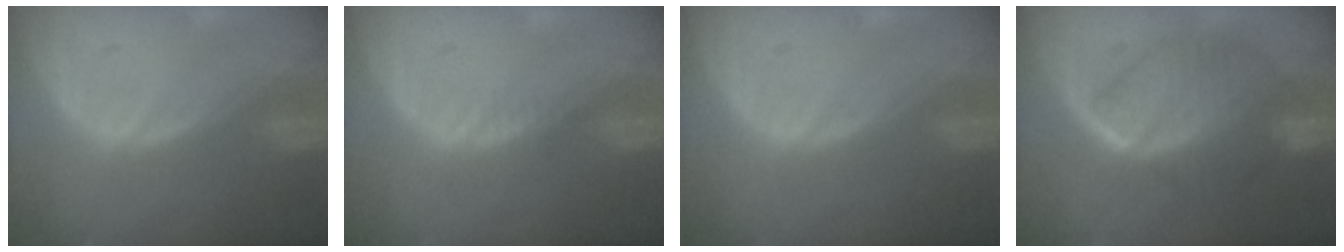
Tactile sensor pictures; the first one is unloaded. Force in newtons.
{"total": 1.2, "press": 0.9, "slide": 0.8}
{"total": 0.0}
{"total": 9.5, "press": 9.5, "slide": 0.7}